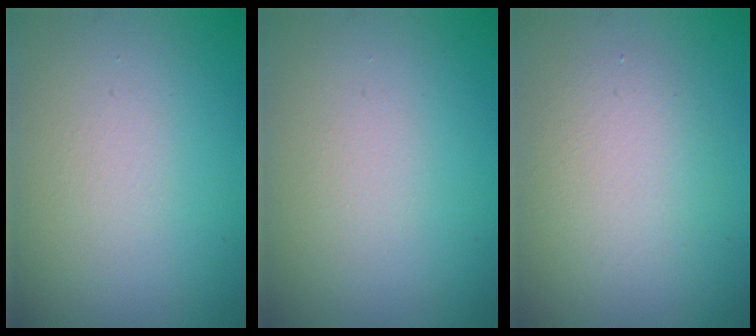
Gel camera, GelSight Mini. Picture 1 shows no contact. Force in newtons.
{"total": 0.6, "press": 0.6, "slide": 0.0}
{"total": 2.9, "press": 2.9, "slide": 0.3}